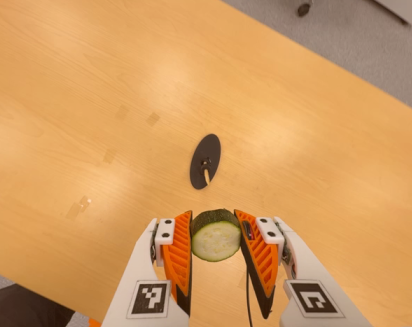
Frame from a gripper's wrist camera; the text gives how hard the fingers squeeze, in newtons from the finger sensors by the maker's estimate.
{"total": 11.6, "left": 10.8, "right": 12.4}